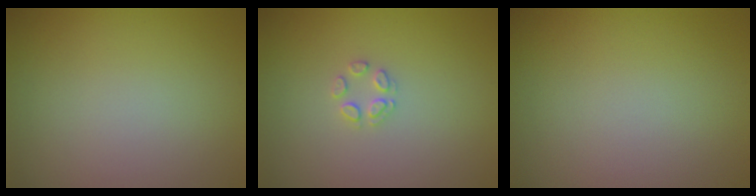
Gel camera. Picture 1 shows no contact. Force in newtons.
{"total": 1.5, "press": 1.5, "slide": 0.1}
{"total": 0.0}